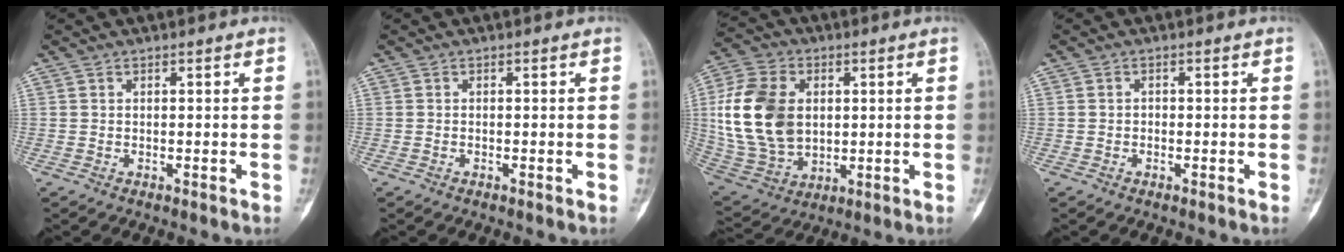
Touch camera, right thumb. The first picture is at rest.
{"total": 0.0}
{"total": 18.6, "force": [2.2, 13.1, 13.1], "torque": [-0.246, -0.003, 0.052]}
{"total": 0.7, "force": [-0.2, 0.6, 0.2], "torque": [0.003, 0.004, -0.008]}